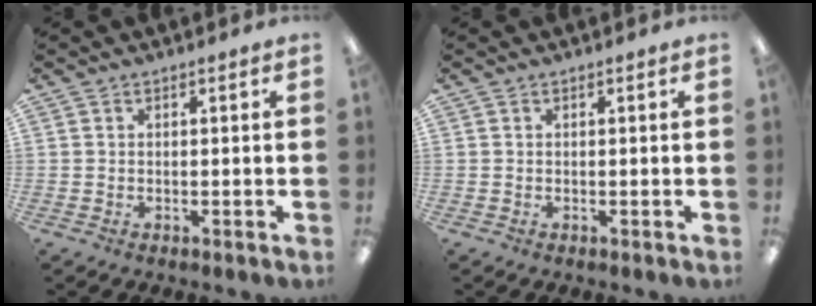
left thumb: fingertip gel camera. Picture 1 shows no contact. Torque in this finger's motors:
{"motor_torque": [-0.05, 0.05, 0.00, 0.00, 0.00]}